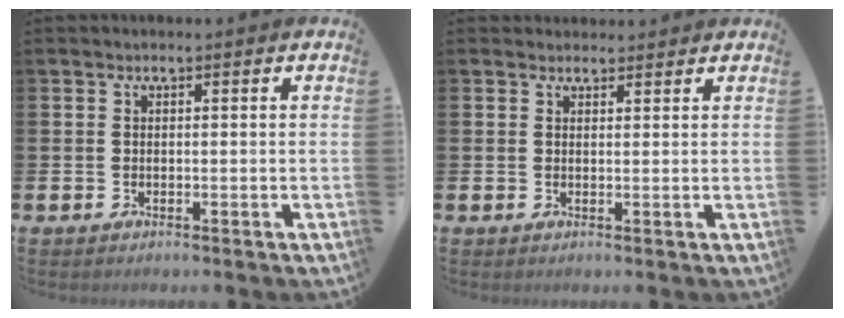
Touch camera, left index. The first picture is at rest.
{"total": 1.6, "force": [1.5, 0.5, -0.1], "torque": [0.007, -0.004, 0.027]}